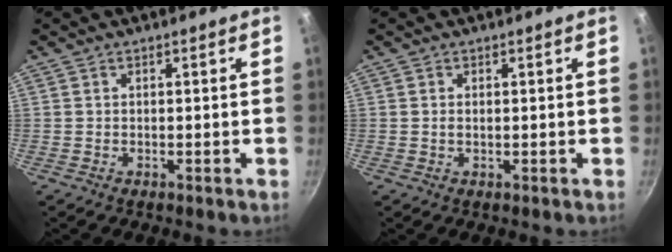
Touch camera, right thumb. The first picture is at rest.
{"total": 0.6, "force": [0.2, 0.3, 0.4], "torque": [-0.009, -0.001, 0.003]}